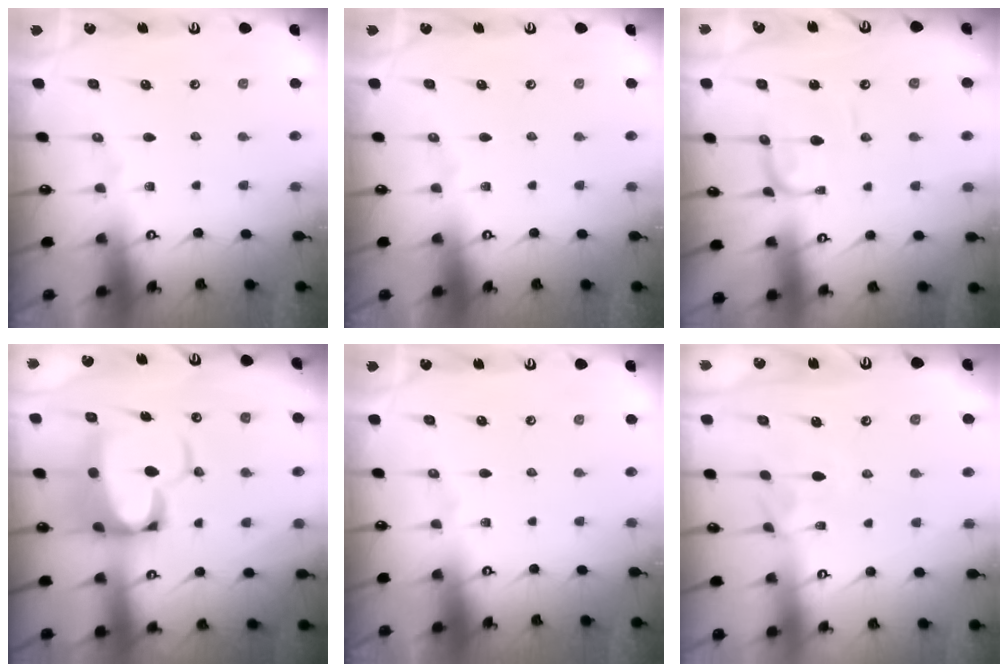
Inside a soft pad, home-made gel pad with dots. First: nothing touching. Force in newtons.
{"total": 0.0}
{"total": 1.2, "press": 1.2, "slide": 0.3}
{"total": 10.5, "press": 10.4, "slide": 1.6}
{"total": 0.0}
{"total": 2.6, "press": 2.5, "slide": 0.6}